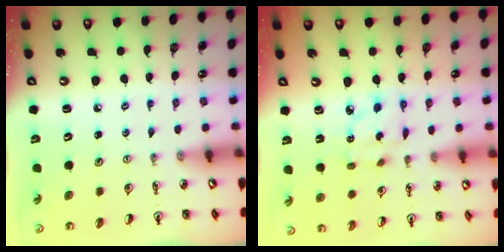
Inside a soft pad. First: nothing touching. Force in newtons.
{"total": 5.9, "press": 5.9, "slide": 0.2}